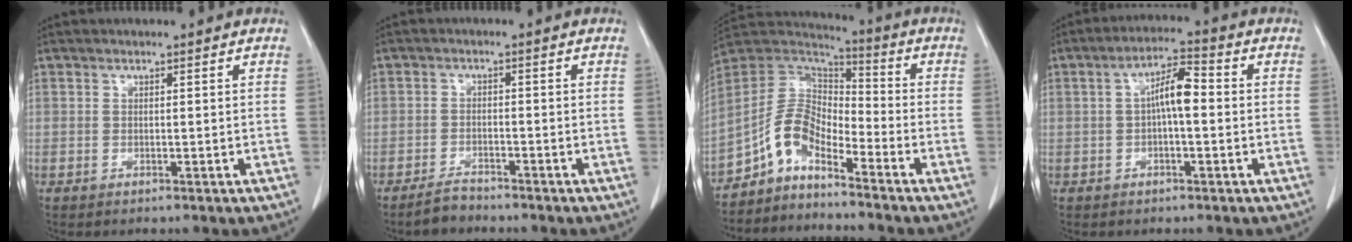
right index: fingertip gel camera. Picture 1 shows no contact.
{"total": 2.6, "force": [-2.4, 0.8, 0.4], "torque": [-0.009, -0.001, -0.043]}
{"total": 8.0, "force": [-5.8, 3.3, 4.5], "torque": [-0.095, 0.032, -0.117]}
{"total": 5.9, "force": [0.1, 1.4, 5.7], "torque": [-0.103, 0.020, -0.002]}